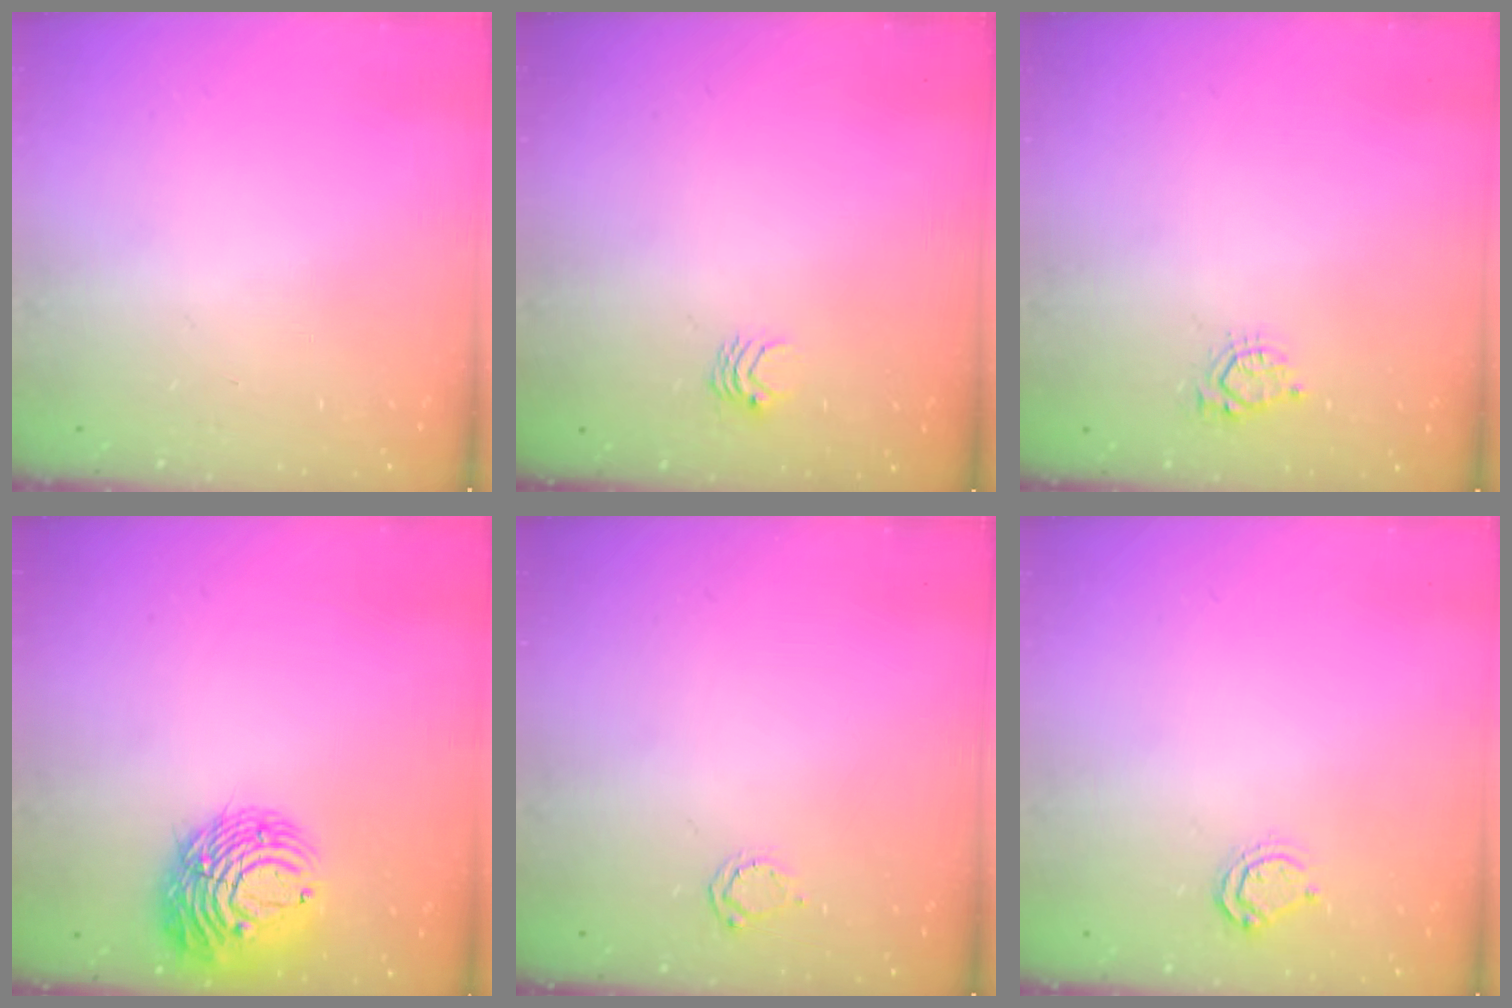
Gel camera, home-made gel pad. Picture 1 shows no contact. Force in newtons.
{"total": 3.0, "press": 3.0, "slide": 0.3}
{"total": 5.2, "press": 5.1, "slide": 0.6}
{"total": 12.5, "press": 12.4, "slide": 1.5}
{"total": 2.7, "press": 2.7, "slide": 0.4}
{"total": 4.4, "press": 4.4, "slide": 0.5}